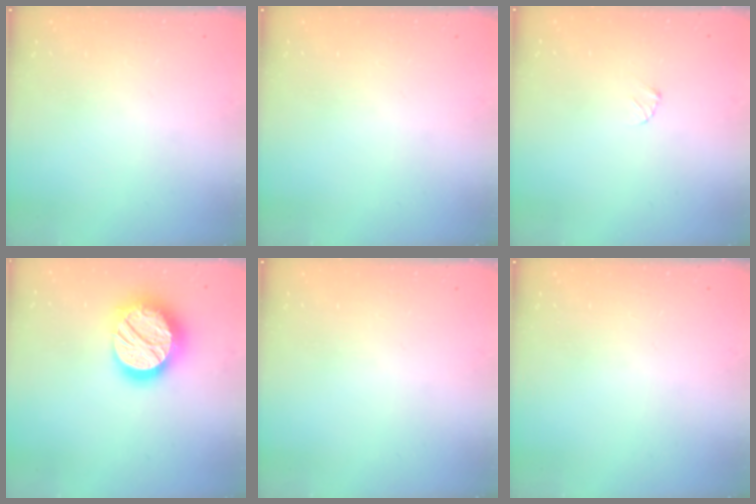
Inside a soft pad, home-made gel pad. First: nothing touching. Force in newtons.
{"total": 0.0}
{"total": 2.7, "press": 2.7, "slide": 0.3}
{"total": 21.5, "press": 21.5, "slide": 1.6}
{"total": 0.0}
{"total": 0.0}